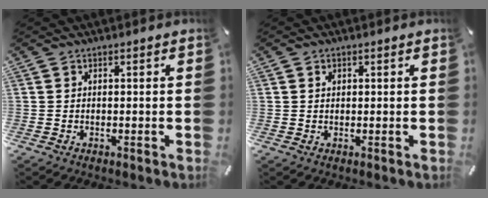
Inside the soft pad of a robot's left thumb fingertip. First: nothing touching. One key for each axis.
{"total": 0.9, "fx": 0.3, "fy": 0.7, "fz": 0.4, "tx": -0.001, "ty": 0.000, "tz": 0.003}